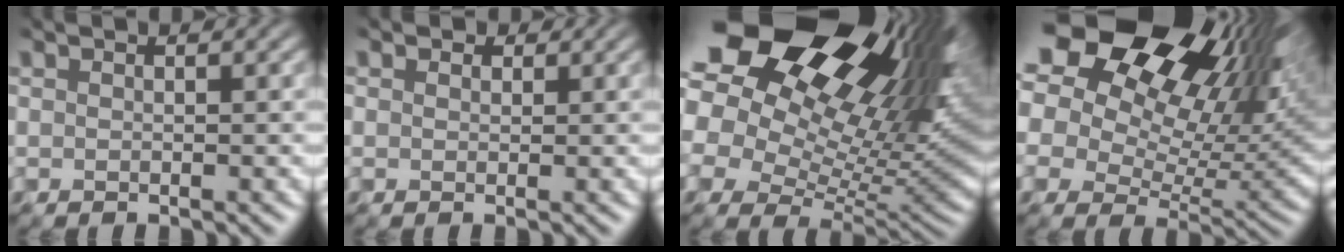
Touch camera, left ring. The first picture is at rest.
{"total": 1.0, "force": [0.4, 0.9, 0.4], "torque": [-0.002, 0.005, 0.002]}
{"total": 21.8, "force": [12.6, 11.2, 13.8], "torque": [-0.258, 0.070, 0.205]}
{"total": 19.4, "force": [11.2, 9.6, 12.6], "torque": [-0.205, 0.063, 0.169]}